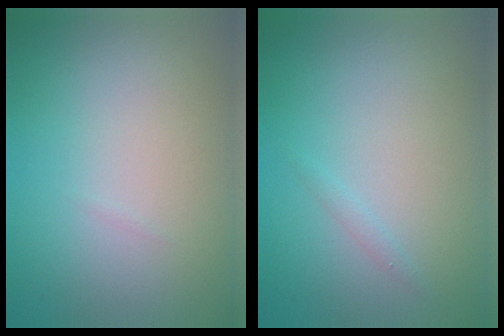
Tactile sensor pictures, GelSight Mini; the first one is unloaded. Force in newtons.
{"total": 0.5, "press": 0.5, "slide": 0.0}